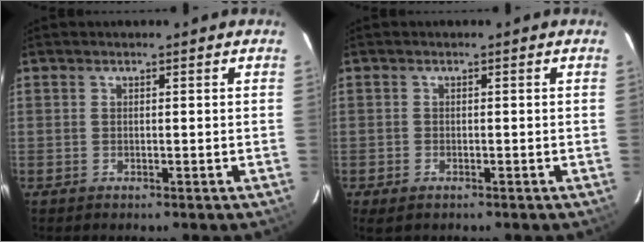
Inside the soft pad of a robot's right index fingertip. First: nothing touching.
{"total": 2.1, "force": [-1.3, 1.3, 1.0], "torque": [-0.021, -0.008, -0.024]}